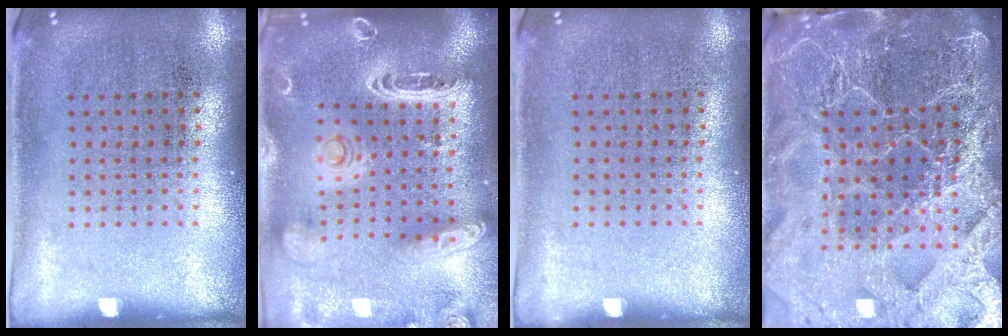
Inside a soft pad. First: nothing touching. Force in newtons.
{"total": 3.4, "press": 2.8, "slide": 1.9}
{"total": 0.0}
{"total": 6.2, "press": 5.3, "slide": 3.1}